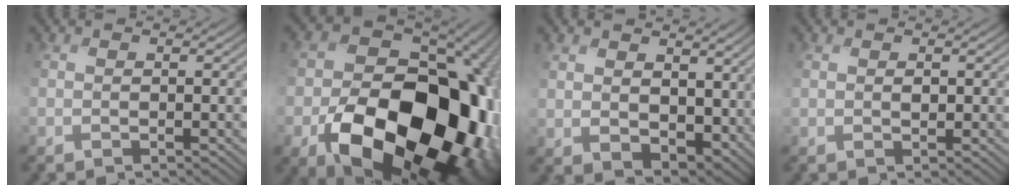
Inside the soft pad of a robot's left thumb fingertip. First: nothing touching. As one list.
[{"total": 22.0, "force": [-5.9, 16.1, 13.8], "torque": [-0.226, -0.077, -0.056]}, {"total": 7.6, "force": [2.0, 5.6, 4.7], "torque": [-0.125, -0.020, 0.046]}, {"total": 1.2, "force": [0.6, 0.8, 0.7], "torque": [-0.017, -0.002, 0.015]}]